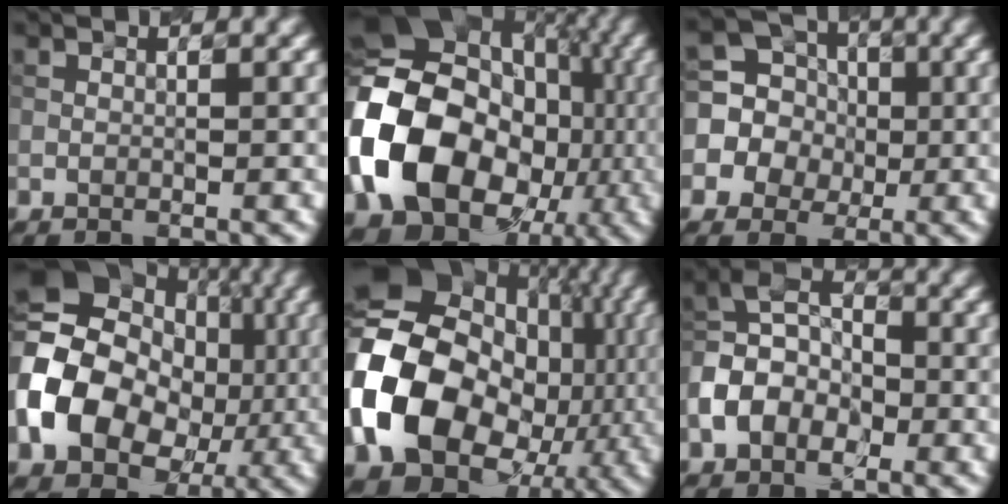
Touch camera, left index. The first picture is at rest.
{"total": 19.0, "force": [-2.6, 15.0, 11.3], "torque": [-0.228, -0.010, -0.046]}
{"total": 8.0, "force": [0.9, 7.5, 2.5], "torque": [-0.072, 0.032, -0.010]}
{"total": 15.6, "force": [-1.1, 12.7, 9.0], "torque": [-0.195, -0.004, -0.022]}
{"total": 19.7, "force": [-2.1, 16.4, 10.7], "torque": [-0.232, -0.009, -0.036]}
{"total": 5.5, "force": [-2.1, 3.9, 3.2], "torque": [-0.067, 0.010, -0.048]}